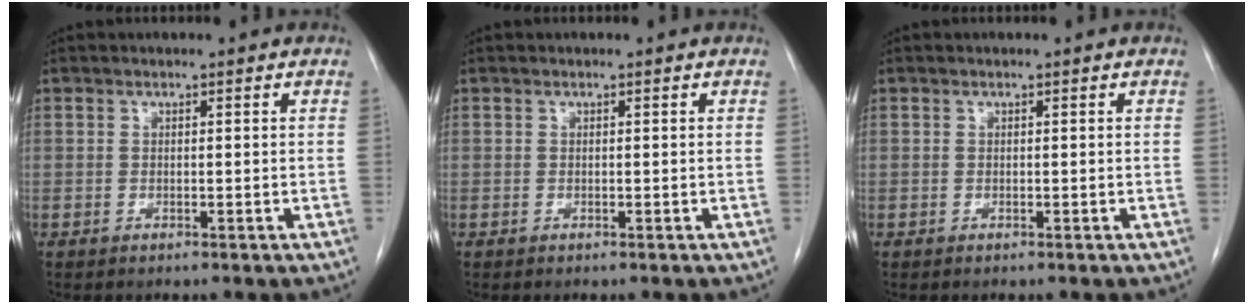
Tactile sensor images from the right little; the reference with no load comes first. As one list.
[{"total": 0.0}, {"total": 0.0}]